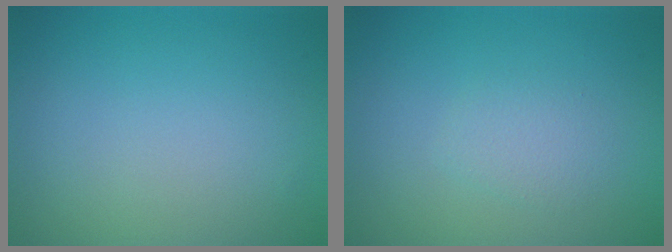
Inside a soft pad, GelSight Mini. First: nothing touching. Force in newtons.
{"total": 1.4, "press": 1.4, "slide": 0.1}